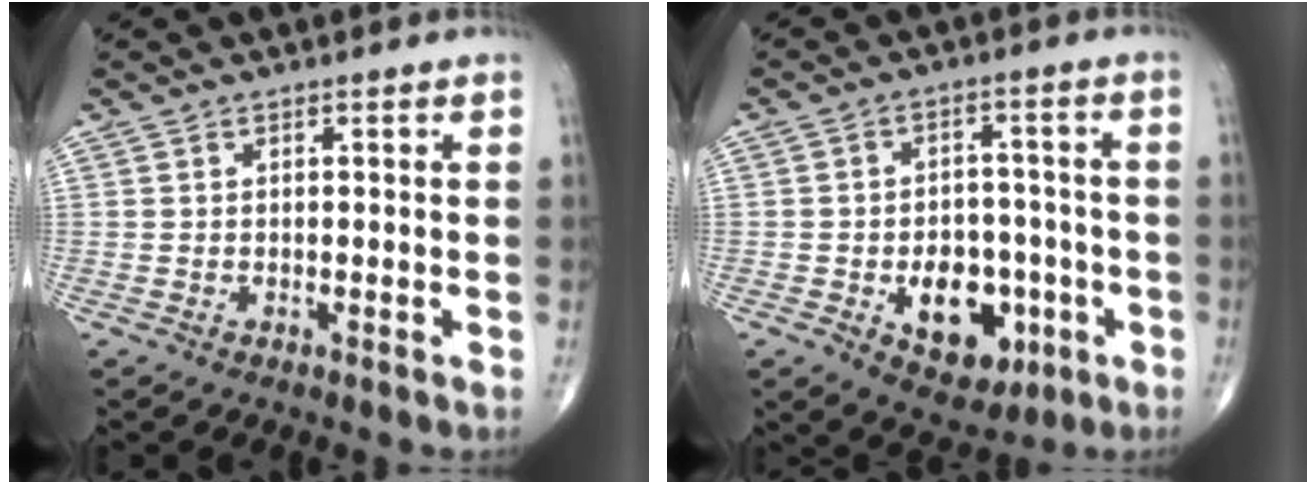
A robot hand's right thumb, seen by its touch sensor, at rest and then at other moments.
{"total": 12.1, "force": [-4.0, 8.1, 8.0], "torque": [-0.068, 0.027, -0.044]}